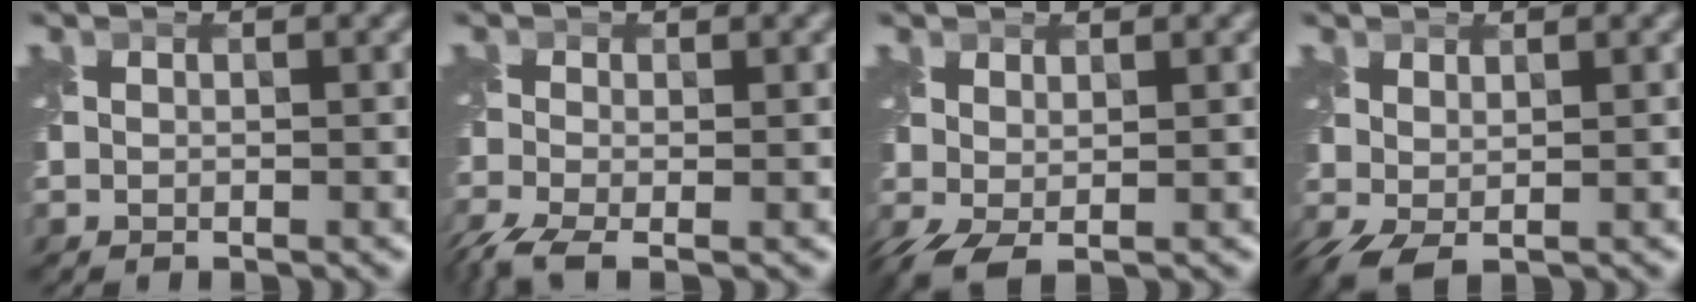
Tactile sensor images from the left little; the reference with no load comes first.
{"total": 4.3, "force": [-2.9, 1.3, 3.0], "torque": [-0.072, -0.018, -0.064]}
{"total": 2.6, "force": [-0.3, 1.1, 2.4], "torque": [-0.059, -0.002, -0.008]}
{"total": 2.4, "force": [-0.1, 1.0, 2.1], "torque": [-0.054, -0.001, -0.002]}